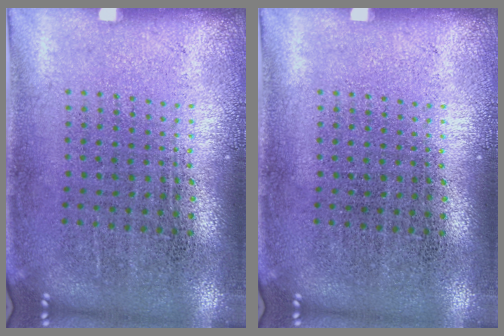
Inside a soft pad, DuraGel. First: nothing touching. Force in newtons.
{"total": 0.0}